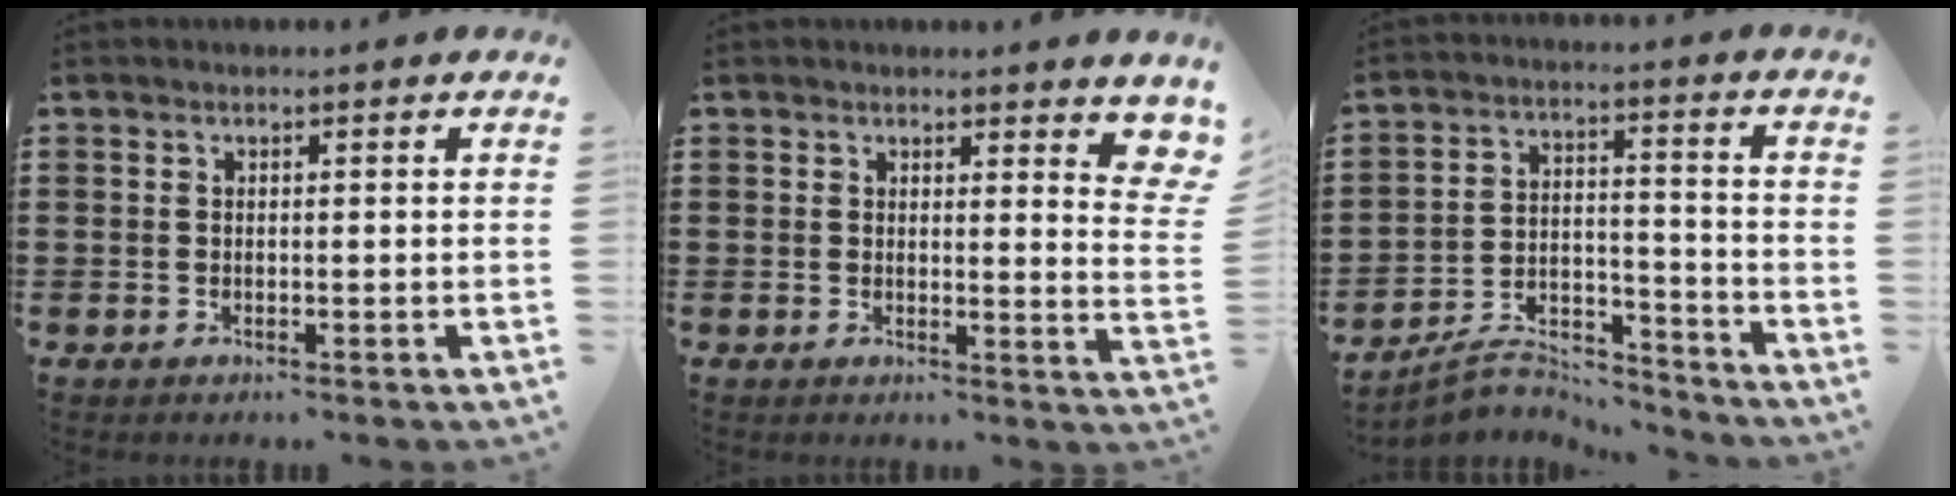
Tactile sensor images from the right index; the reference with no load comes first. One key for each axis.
{"total": 2.3, "fx": 2.1, "fy": 0.7, "fz": 0.7, "tx": 0.003, "ty": -0.007, "tz": 0.036}
{"total": 7.0, "fx": -6.7, "fy": 1.5, "fz": 1.3, "tx": -0.029, "ty": 0.015, "tz": -0.130}